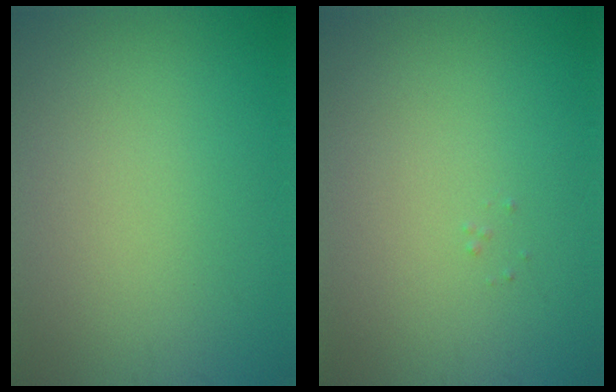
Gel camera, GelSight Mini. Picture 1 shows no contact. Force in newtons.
{"total": 0.0}